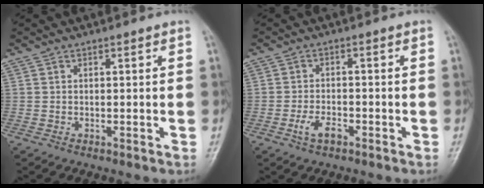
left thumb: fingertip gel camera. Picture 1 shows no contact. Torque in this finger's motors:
{"motor_torque": [-0.28, 0.52, 0.43, 0.08, 0.06]}